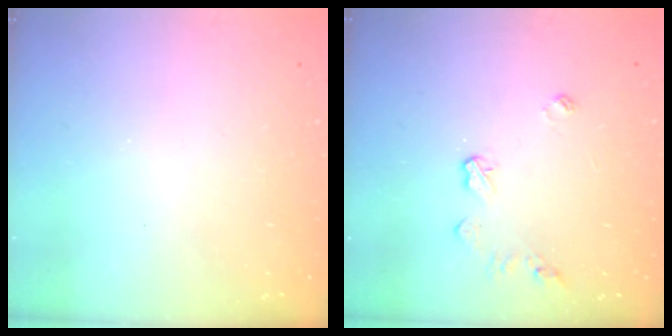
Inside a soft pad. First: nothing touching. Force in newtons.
{"total": 6.1, "press": 6.0, "slide": 0.6}